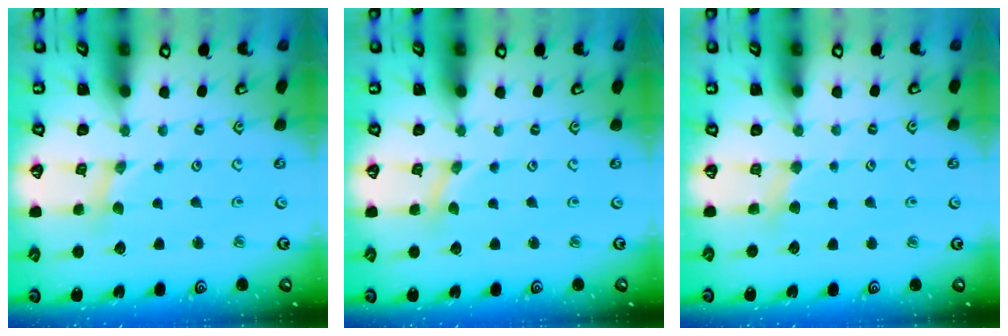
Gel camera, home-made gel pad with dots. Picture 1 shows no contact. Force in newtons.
{"total": 0.0}
{"total": 2.9, "press": 2.9, "slide": 0.4}